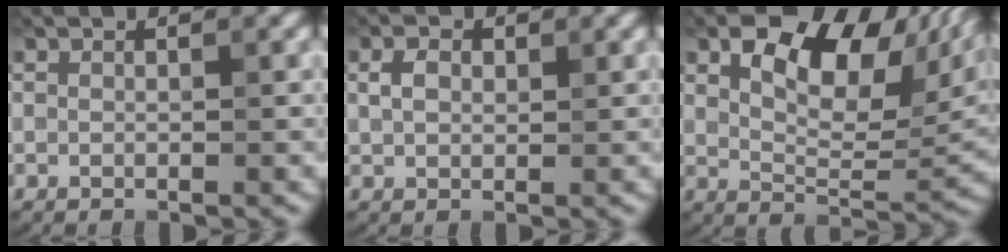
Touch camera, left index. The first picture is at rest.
{"total": 2.0, "force": [0.5, 1.4, 1.3], "torque": [-0.031, 0.002, 0.009]}
{"total": 11.6, "force": [5.4, 5.8, 8.6], "torque": [-0.127, 0.005, 0.093]}